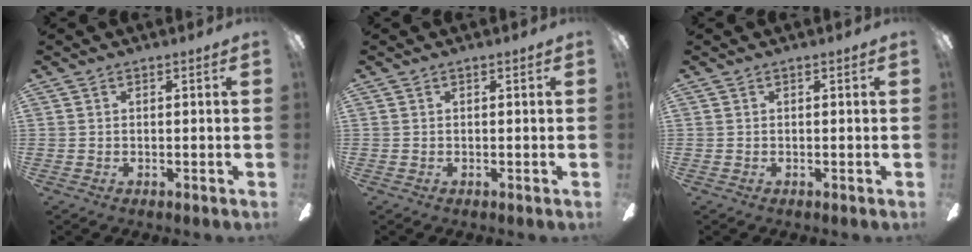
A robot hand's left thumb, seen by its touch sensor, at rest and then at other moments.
{"total": 0.0}
{"total": 0.0}